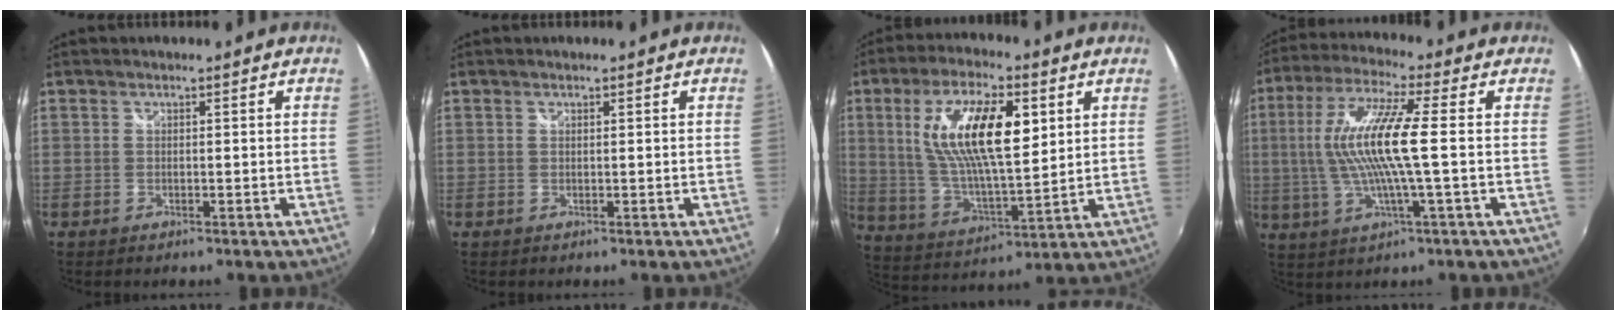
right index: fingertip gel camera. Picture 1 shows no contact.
{"total": 0.0}
{"total": 17.4, "force": [5.3, 6.0, 15.4], "torque": [-0.293, 0.007, 0.104]}
{"total": 13.4, "force": [0.1, 0.6, 13.4], "torque": [-0.257, 0.001, 0.004]}